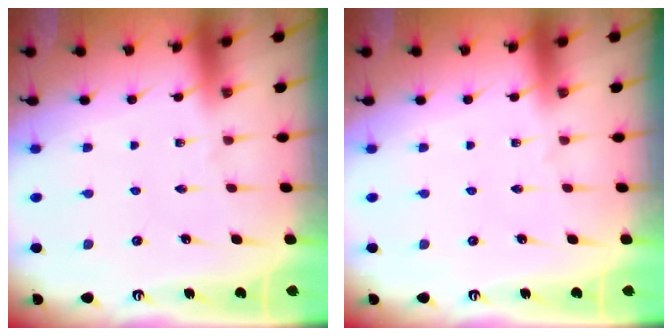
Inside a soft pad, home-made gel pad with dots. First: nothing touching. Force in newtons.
{"total": 0.0}